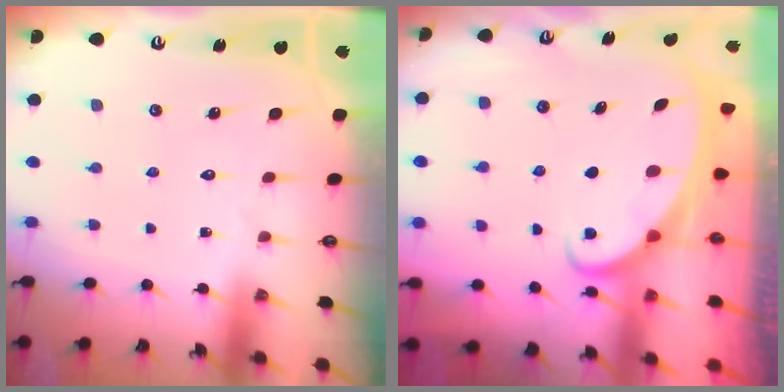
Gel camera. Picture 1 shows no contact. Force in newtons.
{"total": 2.0, "press": 2.0, "slide": 0.3}